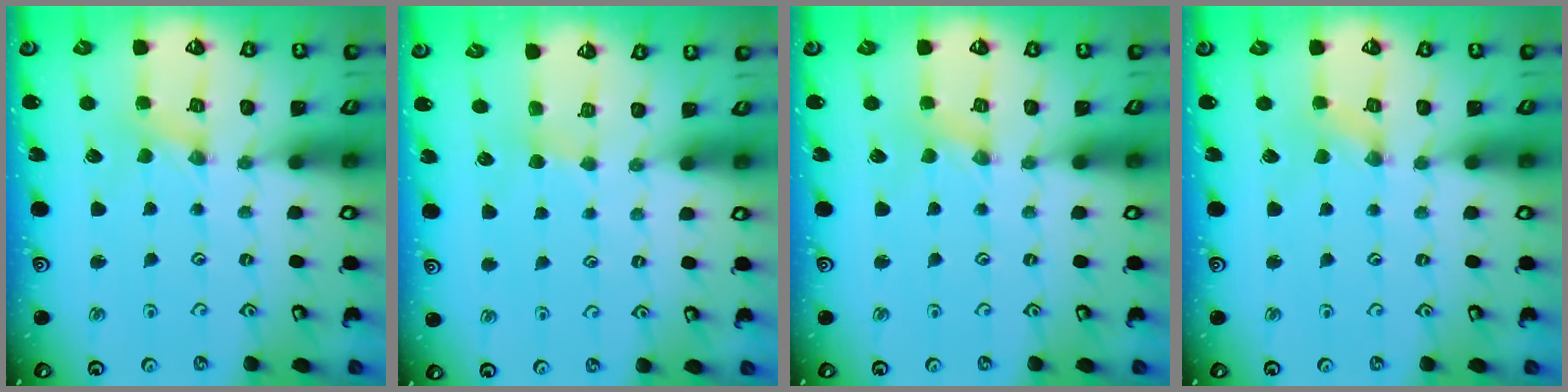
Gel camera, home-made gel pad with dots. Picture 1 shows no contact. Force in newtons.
{"total": 2.9, "press": 2.9, "slide": 0.4}
{"total": 0.0}
{"total": 0.8, "press": 0.8, "slide": 0.1}